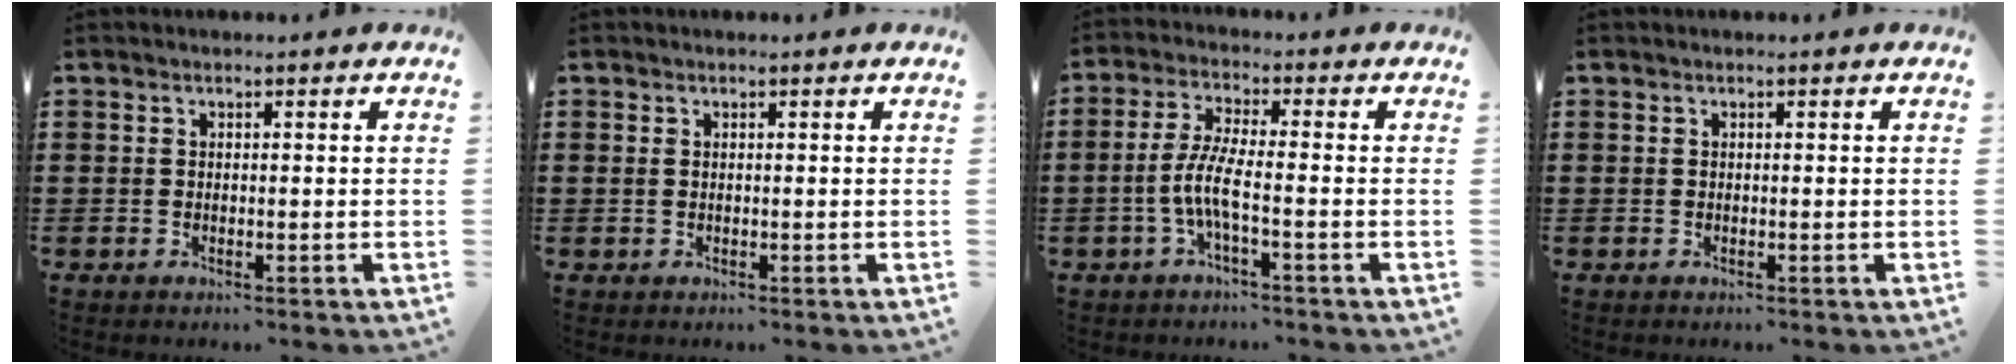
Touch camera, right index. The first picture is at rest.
{"total": 0.6, "force": [0.2, 0.3, 0.5], "torque": [-0.010, 0.002, 0.003]}
{"total": 5.5, "force": [-2.1, 0.8, 5.0], "torque": [-0.123, -0.012, -0.050]}
{"total": 0.0}